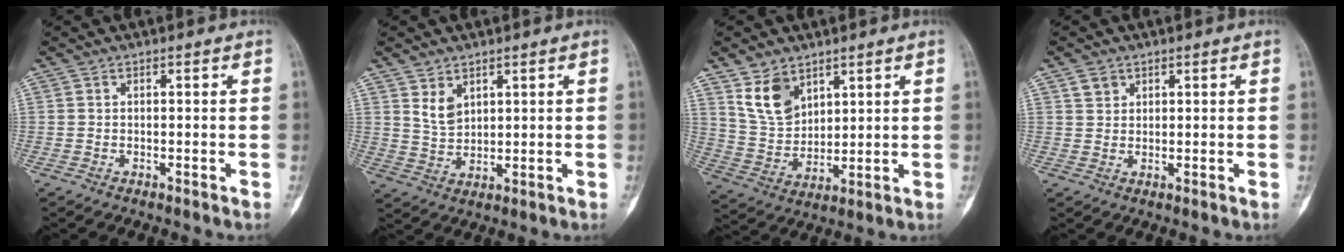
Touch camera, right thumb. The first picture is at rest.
{"total": 4.4, "force": [2.4, 2.8, 2.4], "torque": [-0.033, -0.022, 0.056]}
{"total": 9.1, "force": [5.5, 5.8, 4.5], "torque": [-0.069, -0.030, 0.121]}
{"total": 2.3, "force": [1.4, 1.7, 0.6], "torque": [0.001, -0.005, 0.024]}